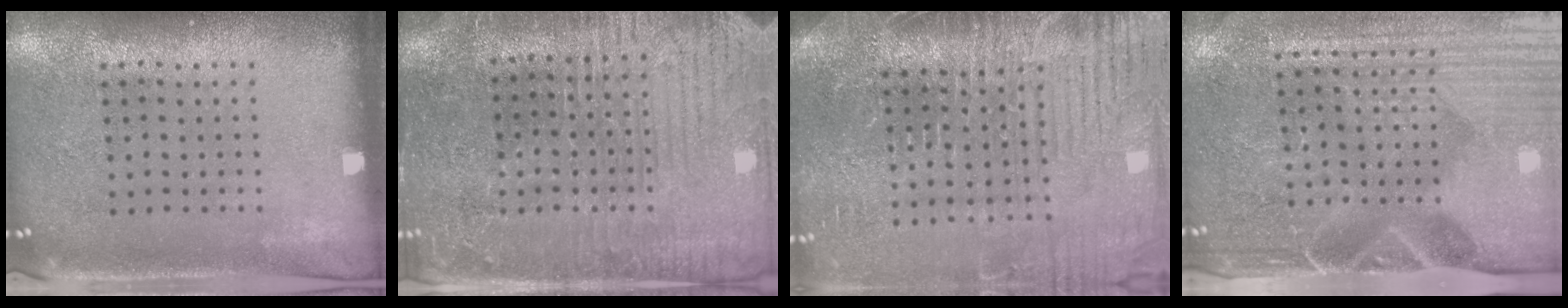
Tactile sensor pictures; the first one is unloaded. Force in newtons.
{"total": 3.5, "press": 3.4, "slide": 0.9}
{"total": 4.1, "press": 3.8, "slide": 1.4}
{"total": 4.6, "press": 4.2, "slide": 1.8}